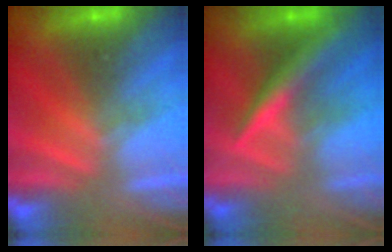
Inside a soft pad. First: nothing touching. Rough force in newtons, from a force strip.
{"total": 2.4}